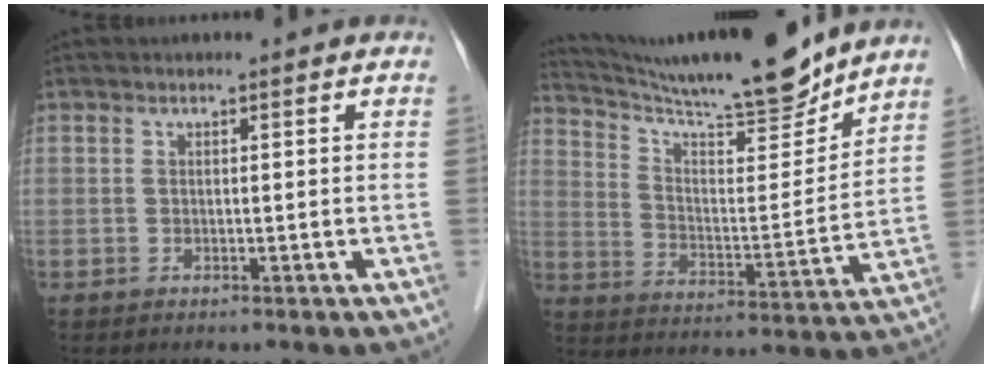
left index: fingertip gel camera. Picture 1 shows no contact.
{"total": 18.9, "force": [17.2, 0.9, 7.9], "torque": [-0.136, -0.015, 0.271]}